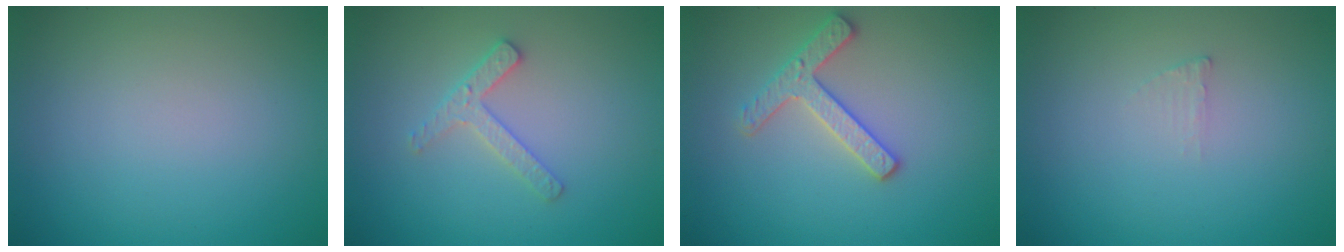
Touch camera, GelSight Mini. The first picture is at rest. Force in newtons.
{"total": 2.3, "press": 2.2, "slide": 0.4}
{"total": 2.7, "press": 2.6, "slide": 0.7}
{"total": 0.6, "press": 0.6, "slide": 0.1}